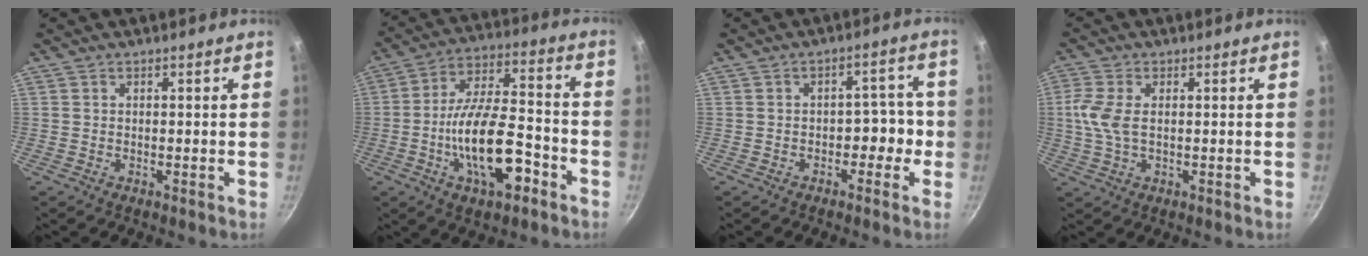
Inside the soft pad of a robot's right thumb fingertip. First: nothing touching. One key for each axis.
{"total": 17.0, "fx": -6.3, "fy": 7.2, "fz": 14.1, "tx": -0.224, "ty": 0.044, "tz": -0.109}
{"total": 5.0, "fx": -1.7, "fy": 3.4, "fz": 3.3, "tx": 0.005, "ty": 0.035, "tz": -0.026}
{"total": 6.1, "fx": 0.5, "fy": 3.3, "fz": 5.2, "tx": -0.118, "ty": 0.005, "tz": 0.006}